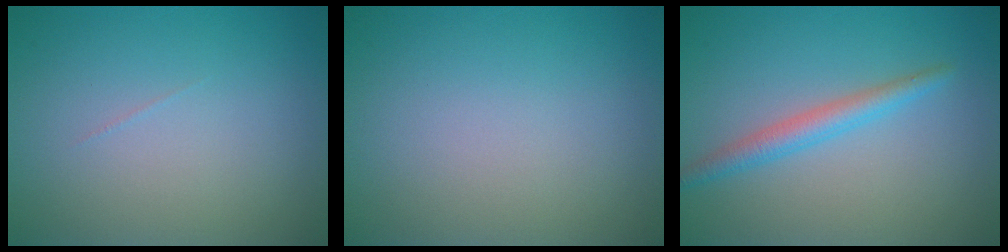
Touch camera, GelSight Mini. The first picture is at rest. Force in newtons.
{"total": 0.0}
{"total": 2.4, "press": 2.4, "slide": 0.1}